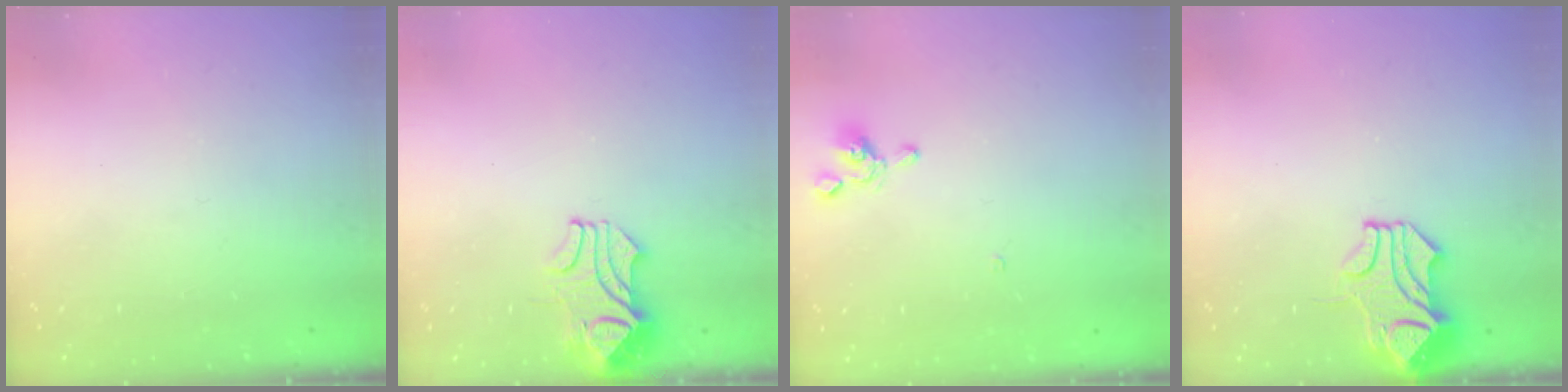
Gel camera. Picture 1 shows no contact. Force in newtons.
{"total": 2.1, "press": 2.0, "slide": 0.7}
{"total": 0.8, "press": 0.5, "slide": 0.6}
{"total": 1.6, "press": 0.9, "slide": 1.3}